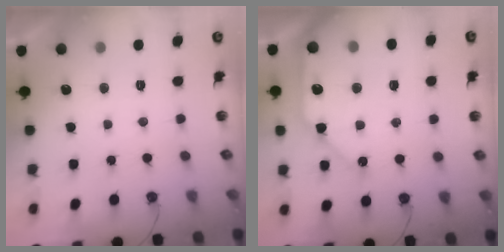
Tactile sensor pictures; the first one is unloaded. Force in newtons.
{"total": 11.7, "press": 11.6, "slide": 1.6}